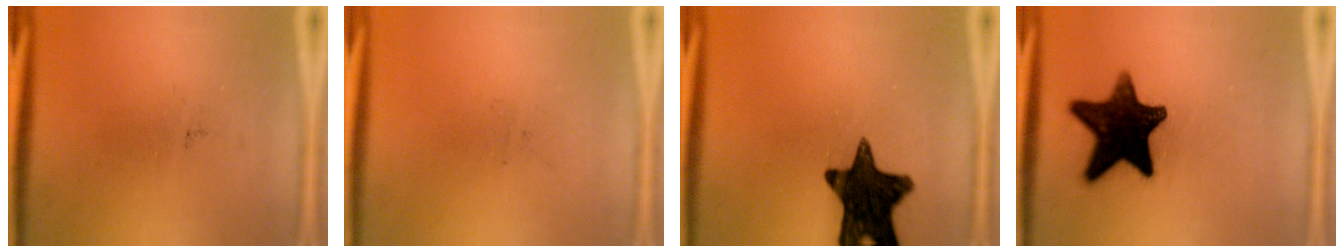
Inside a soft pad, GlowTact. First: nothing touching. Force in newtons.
{"total": 0.0}
{"total": 15.3}
{"total": 15.0}